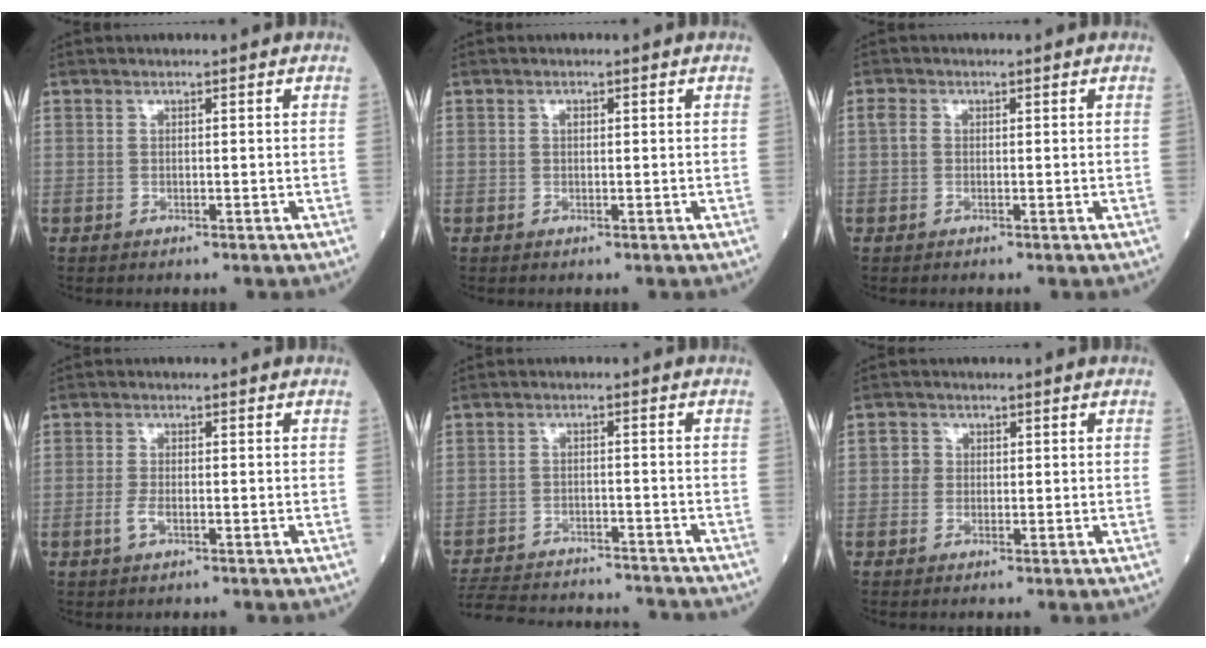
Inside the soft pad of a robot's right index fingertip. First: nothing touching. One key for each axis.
{"total": 0.5, "fx": 0.1, "fy": 0.4, "fz": 0.3, "tx": -0.007, "ty": 0.001, "tz": 0.002}
{"total": 1.4, "fx": 0.2, "fy": 1.1, "fz": 0.8, "tx": -0.022, "ty": 0.011, "tz": 0.003}
{"total": 2.1, "fx": -0.7, "fy": 0.8, "fz": 1.8, "tx": -0.039, "ty": 0.000, "tz": -0.015}
{"total": 16.8, "fx": -15.8, "fy": 3.3, "fz": 4.8, "tx": -0.113, "ty": -0.005, "tz": -0.224}
{"total": 1.8, "fx": 0.1, "fy": 1.8, "fz": 0.4, "tx": -0.002, "ty": 0.003, "tz": -0.001}